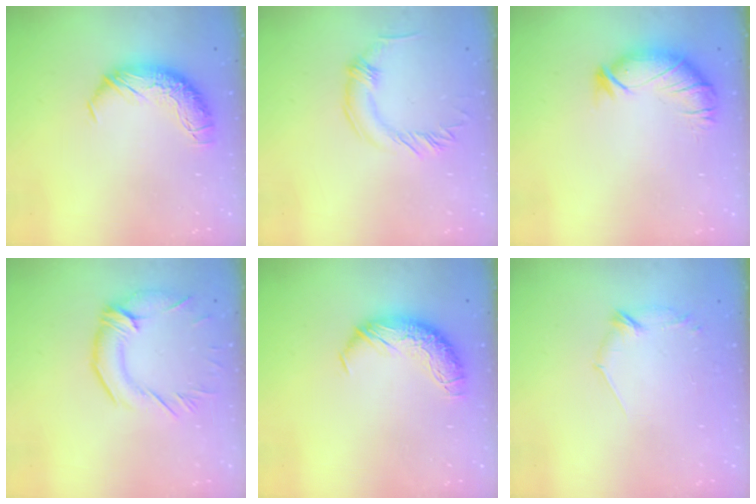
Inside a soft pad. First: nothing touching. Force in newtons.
{"total": 0.8, "press": 0.8, "slide": 0.0}
{"total": 2.9, "press": 2.3, "slide": 1.7}
{"total": 2.9, "press": 2.5, "slide": 1.5}
{"total": 0.0}
{"total": 7.3, "press": 7.3, "slide": 0.5}